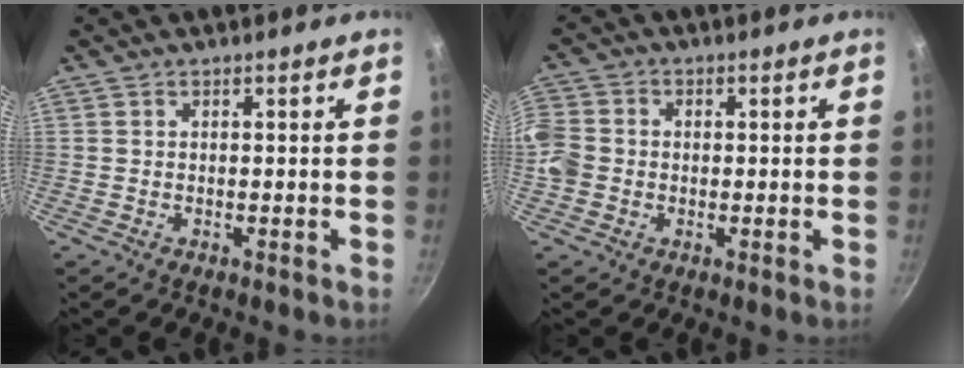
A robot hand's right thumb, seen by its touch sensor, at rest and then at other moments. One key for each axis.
{"total": 6.9, "fx": -1.1, "fy": 5.9, "fz": 3.3, "tx": -0.067, "ty": 0.015, "tz": -0.035}